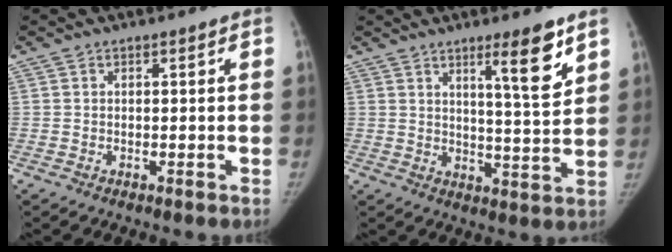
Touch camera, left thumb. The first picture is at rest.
{"total": 9.3, "force": [5.6, 1.2, 7.4], "torque": [-0.102, -0.040, 0.086]}